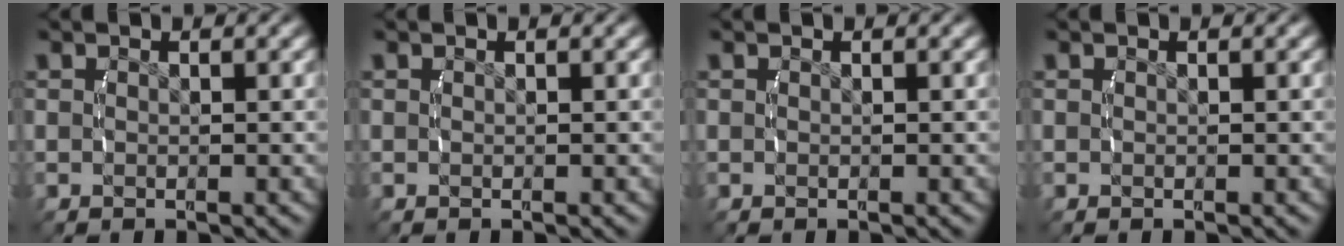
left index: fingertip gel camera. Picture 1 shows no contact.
{"total": 0.0}
{"total": 0.0}
{"total": 0.0}